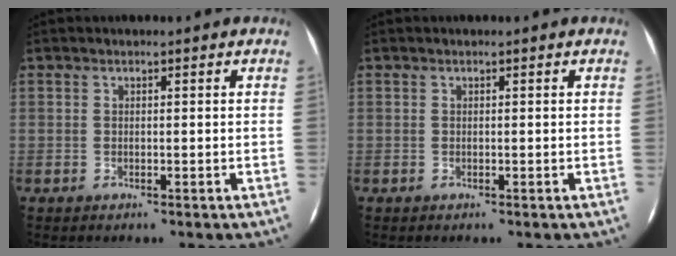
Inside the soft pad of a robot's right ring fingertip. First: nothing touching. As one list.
[{"total": 0.0}]